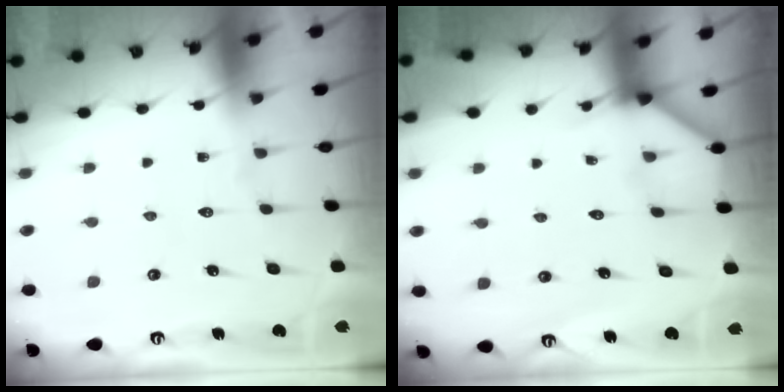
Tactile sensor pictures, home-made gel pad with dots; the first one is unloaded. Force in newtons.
{"total": 3.3, "press": 3.3, "slide": 0.4}